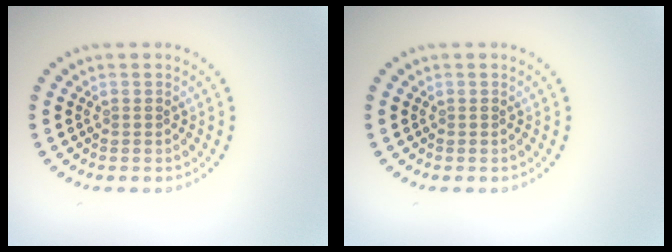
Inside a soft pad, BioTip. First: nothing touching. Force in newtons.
{"total": 0.0}